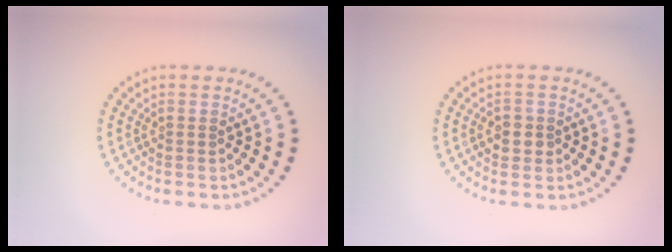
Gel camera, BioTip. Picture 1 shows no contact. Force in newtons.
{"total": 1.5, "press": 1.5, "slide": 0.2}